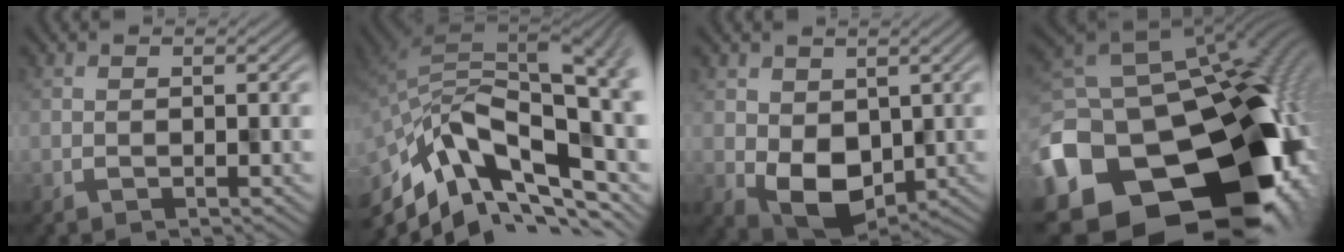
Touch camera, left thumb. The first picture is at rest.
{"total": 16.1, "force": [-3.7, 8.7, 13.0], "torque": [-0.243, -0.027, -0.049]}
{"total": 7.0, "force": [-0.4, 5.4, 4.4], "torque": [-0.096, -0.037, 0.007]}
{"total": 20.6, "force": [-7.2, 15.3, 11.8], "torque": [-0.279, -0.047, -0.091]}